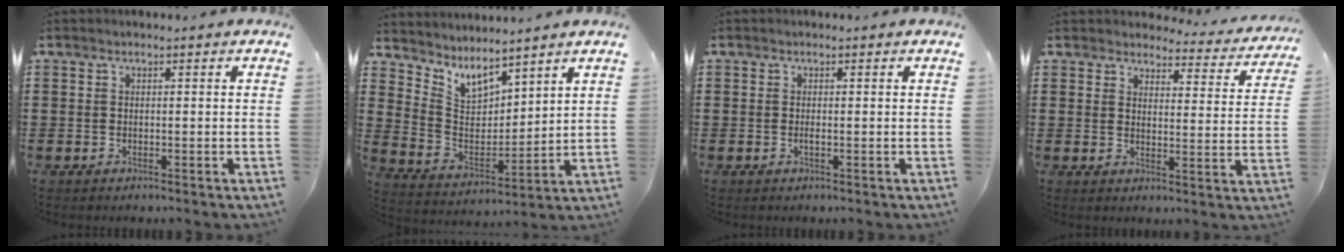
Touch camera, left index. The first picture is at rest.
{"total": 6.3, "force": [5.5, 2.4, 1.9], "torque": [-0.071, -0.033, 0.098]}
{"total": 0.5, "force": [-0.1, 0.0, 0.5], "torque": [-0.011, -0.004, -0.001]}
{"total": 3.8, "force": [3.7, 0.7, 0.8], "torque": [-0.028, -0.022, 0.061]}